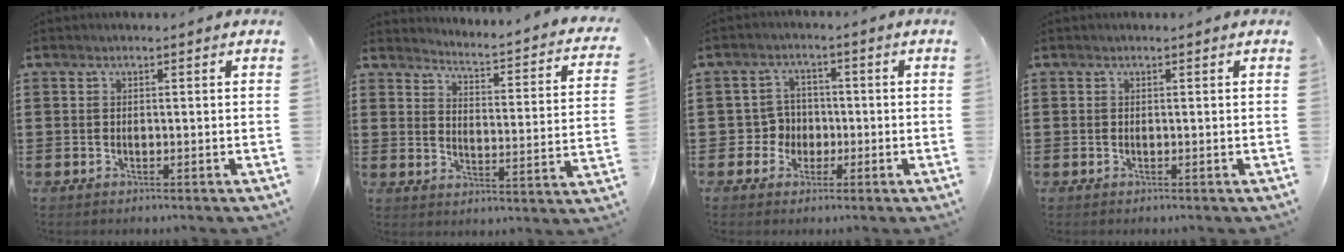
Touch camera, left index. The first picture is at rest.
{"total": 2.2, "force": [2.0, -0.5, 0.6], "torque": [-0.022, -0.037, 0.018]}
{"total": 4.2, "force": [-0.9, 4.0, 1.2], "torque": [-0.038, 0.008, -0.020]}
{"total": 0.0}